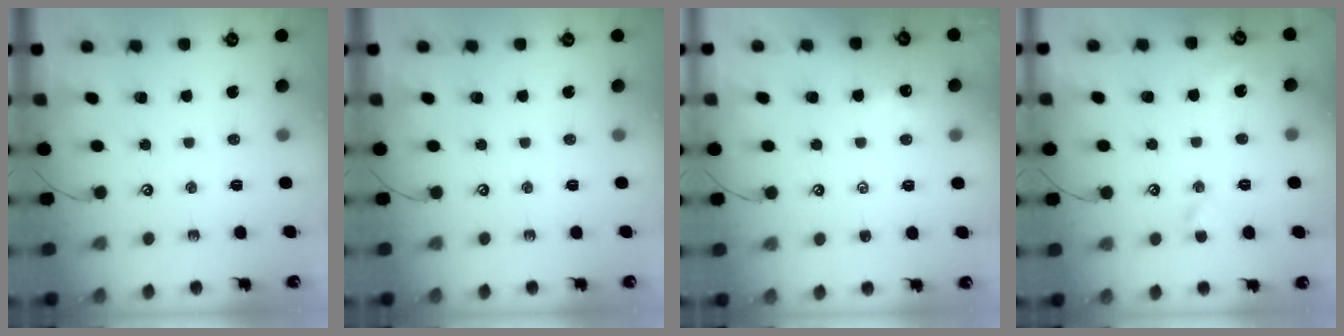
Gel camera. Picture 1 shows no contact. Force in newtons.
{"total": 0.0}
{"total": 0.0}
{"total": 2.8, "press": 2.7, "slide": 0.6}